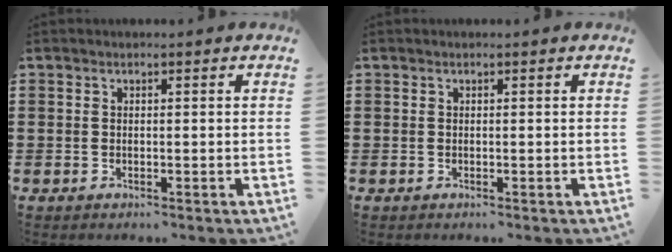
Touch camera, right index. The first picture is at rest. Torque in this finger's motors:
{"motor_torque": [-0.05, -0.01, 0.00, -0.01]}